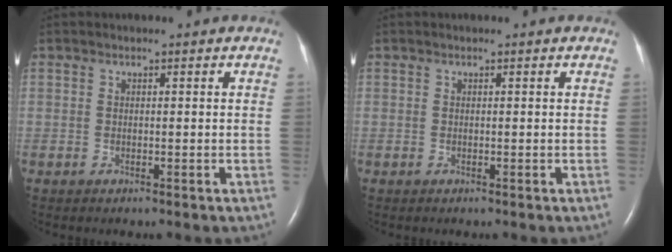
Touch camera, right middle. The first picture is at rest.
{"total": 0.0}